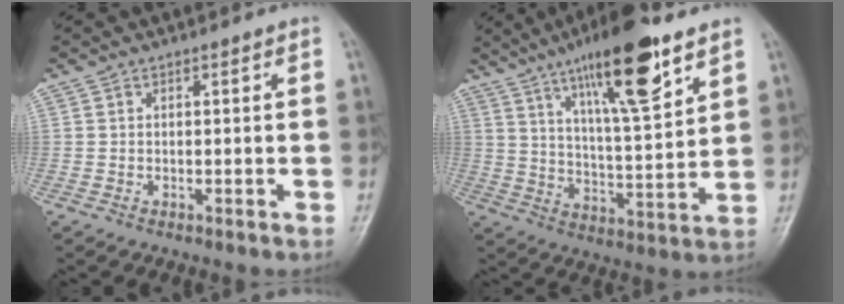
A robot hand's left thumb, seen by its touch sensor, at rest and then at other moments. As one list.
[{"total": 17.6, "force": [10.3, 3.7, 13.7], "torque": [-0.210, -0.045, 0.175]}]